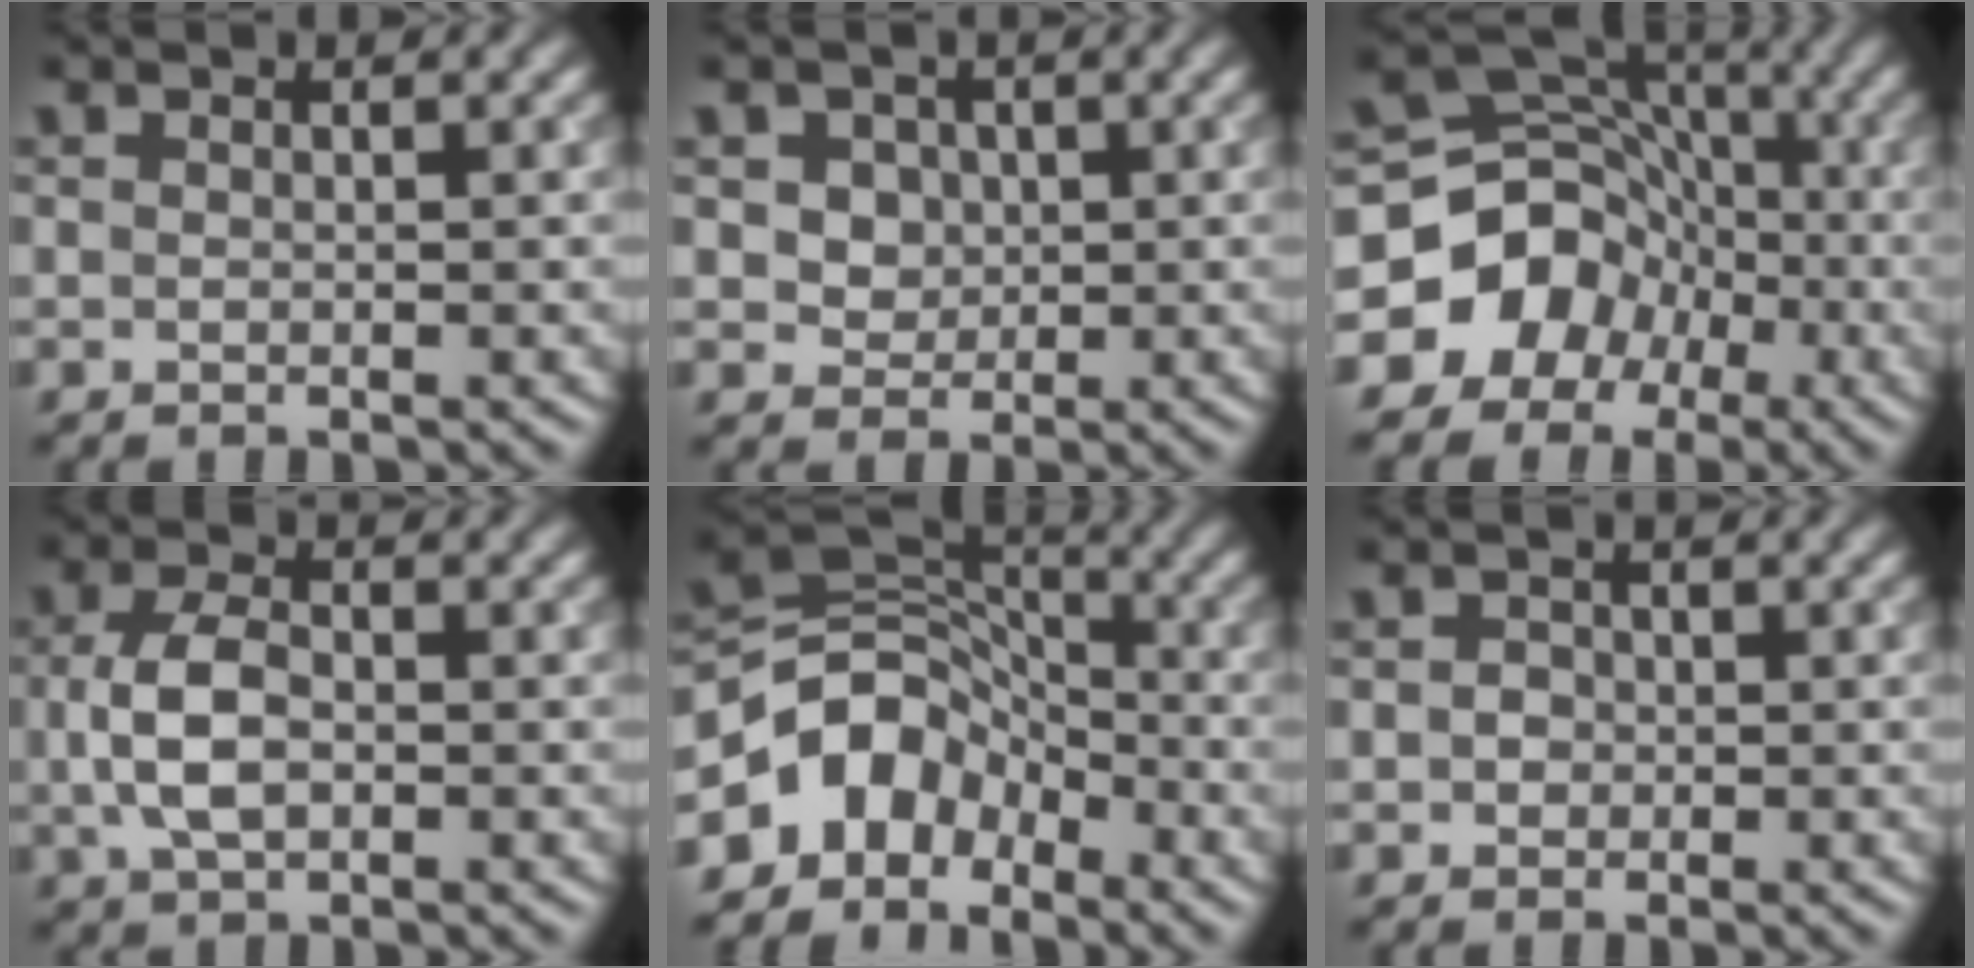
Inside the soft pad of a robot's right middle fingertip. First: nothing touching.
{"total": 3.8, "force": [1.4, 3.0, 1.8], "torque": [-0.030, 0.011, 0.024]}
{"total": 10.1, "force": [-4.0, 8.8, 2.7], "torque": [-0.039, -0.001, -0.095]}
{"total": 4.0, "force": [-0.4, 2.3, 3.2], "torque": [-0.071, 0.000, -0.008]}
{"total": 5.8, "force": [-3.4, 4.1, 2.3], "torque": [-0.027, 0.011, -0.078]}
{"total": 1.3, "force": [0.0, 1.2, 0.5], "torque": [0.001, 0.002, -0.009]}